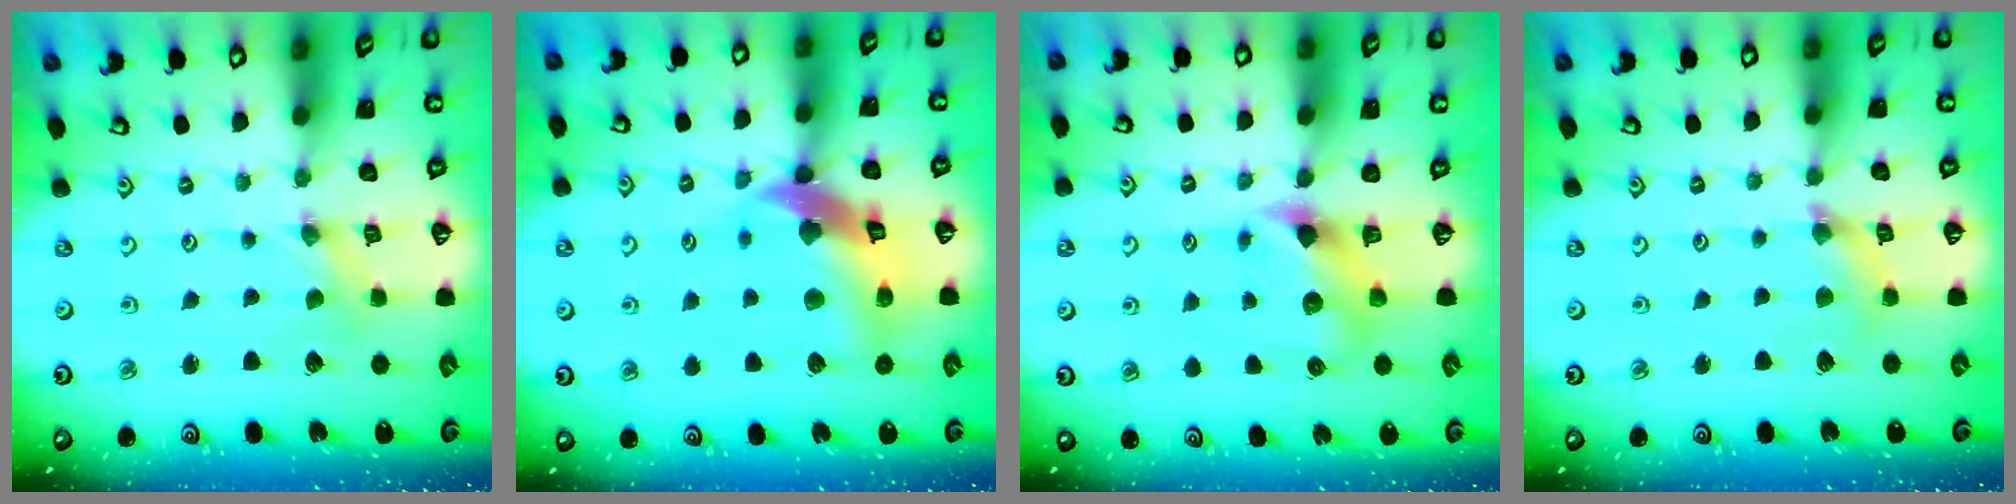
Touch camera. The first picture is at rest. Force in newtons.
{"total": 15.3, "press": 15.1, "slide": 2.1}
{"total": 6.3, "press": 6.3, "slide": 0.6}
{"total": 4.7, "press": 4.7, "slide": 0.5}